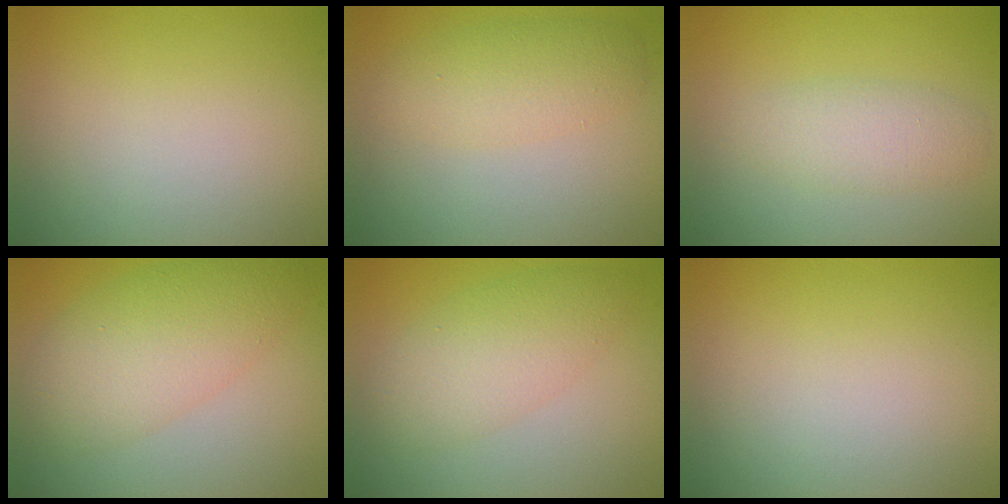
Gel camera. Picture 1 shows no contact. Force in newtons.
{"total": 3.0, "press": 3.0, "slide": 0.1}
{"total": 2.4, "press": 2.4, "slide": 0.2}
{"total": 5.9, "press": 5.9, "slide": 0.1}
{"total": 4.2, "press": 4.2, "slide": 0.1}
{"total": 0.0}